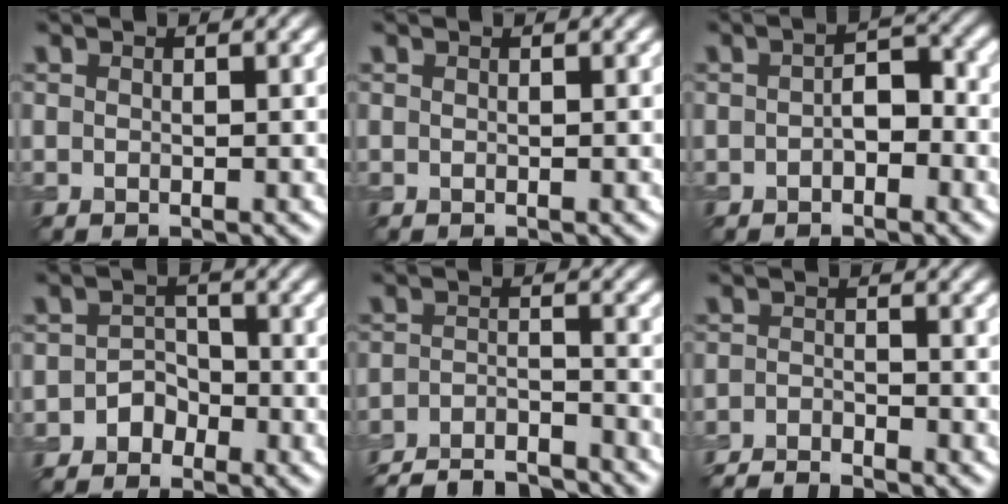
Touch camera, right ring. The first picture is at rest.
{"total": 0.0}
{"total": 2.4, "force": [-0.8, 1.3, 1.8], "torque": [-0.030, 0.007, -0.018]}
{"total": 2.1, "force": [-1.3, 1.6, 0.5], "torque": [-0.002, 0.009, -0.027]}
{"total": 6.5, "force": [-6.1, 1.4, 2.0], "torque": [-0.036, -0.012, -0.108]}
{"total": 3.0, "force": [-2.9, 0.3, 0.6], "torque": [-0.011, -0.004, -0.060]}